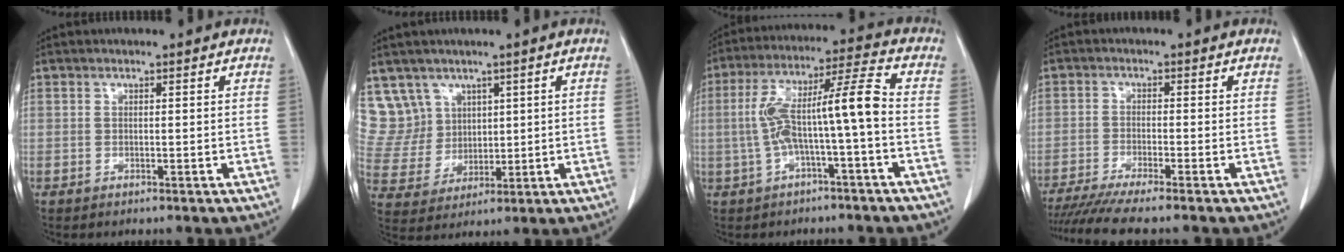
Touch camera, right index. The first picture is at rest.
{"total": 9.0, "force": [5.6, 7.1, 0.2], "torque": [-0.013, 0.030, 0.127]}
{"total": 10.9, "force": [-1.4, 0.7, 10.8], "torque": [-0.204, 0.043, -0.025]}
{"total": 8.7, "force": [-7.4, -0.7, 4.5], "torque": [-0.060, -0.020, -0.120]}